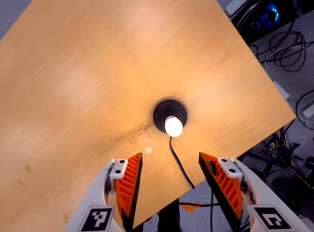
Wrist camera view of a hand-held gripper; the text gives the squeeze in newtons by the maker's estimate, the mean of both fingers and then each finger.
{"total": 0.0}